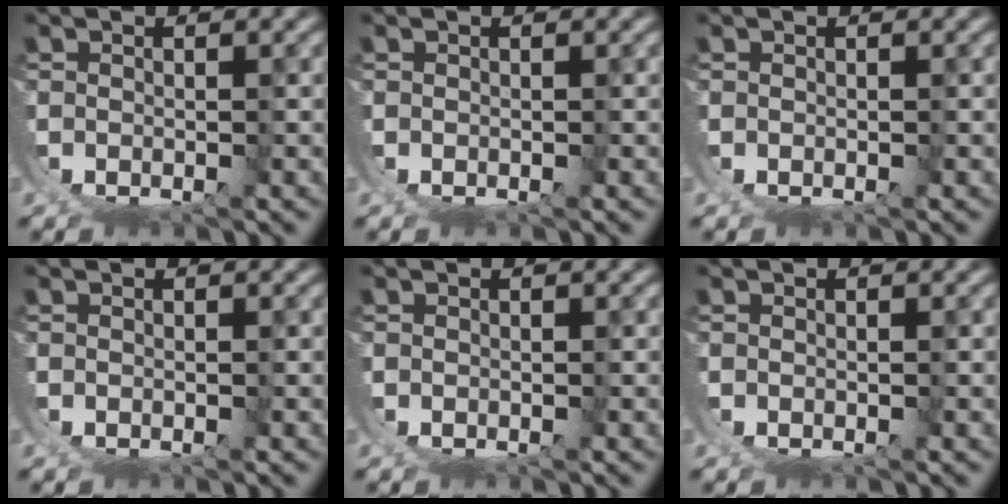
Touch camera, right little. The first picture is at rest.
{"total": 0.0}
{"total": 0.0}
{"total": 0.0}
{"total": 0.0}
{"total": 0.0}